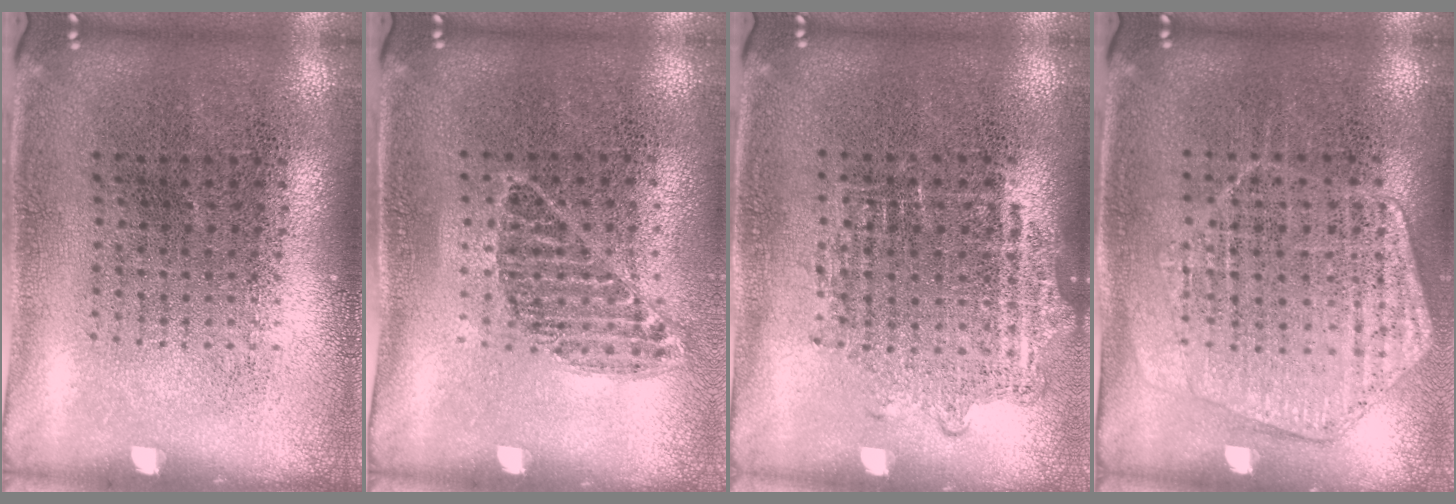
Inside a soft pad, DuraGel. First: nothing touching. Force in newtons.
{"total": 0.9, "press": 0.8, "slide": 0.5}
{"total": 1.0, "press": 0.9, "slide": 0.4}
{"total": 1.4, "press": 1.4, "slide": 0.3}